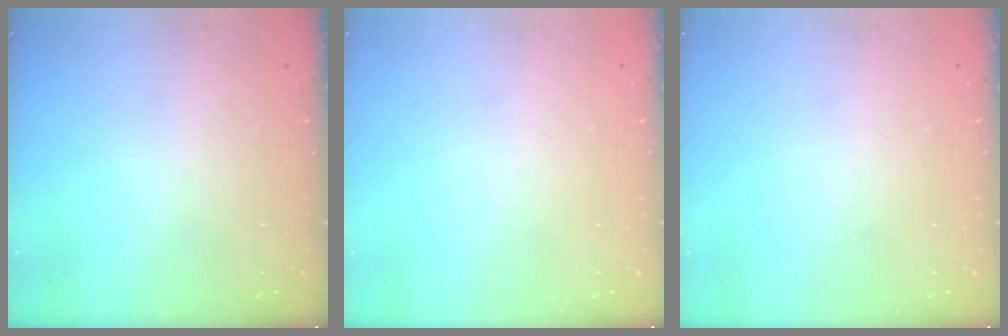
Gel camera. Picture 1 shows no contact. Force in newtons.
{"total": 0.0}
{"total": 0.0}